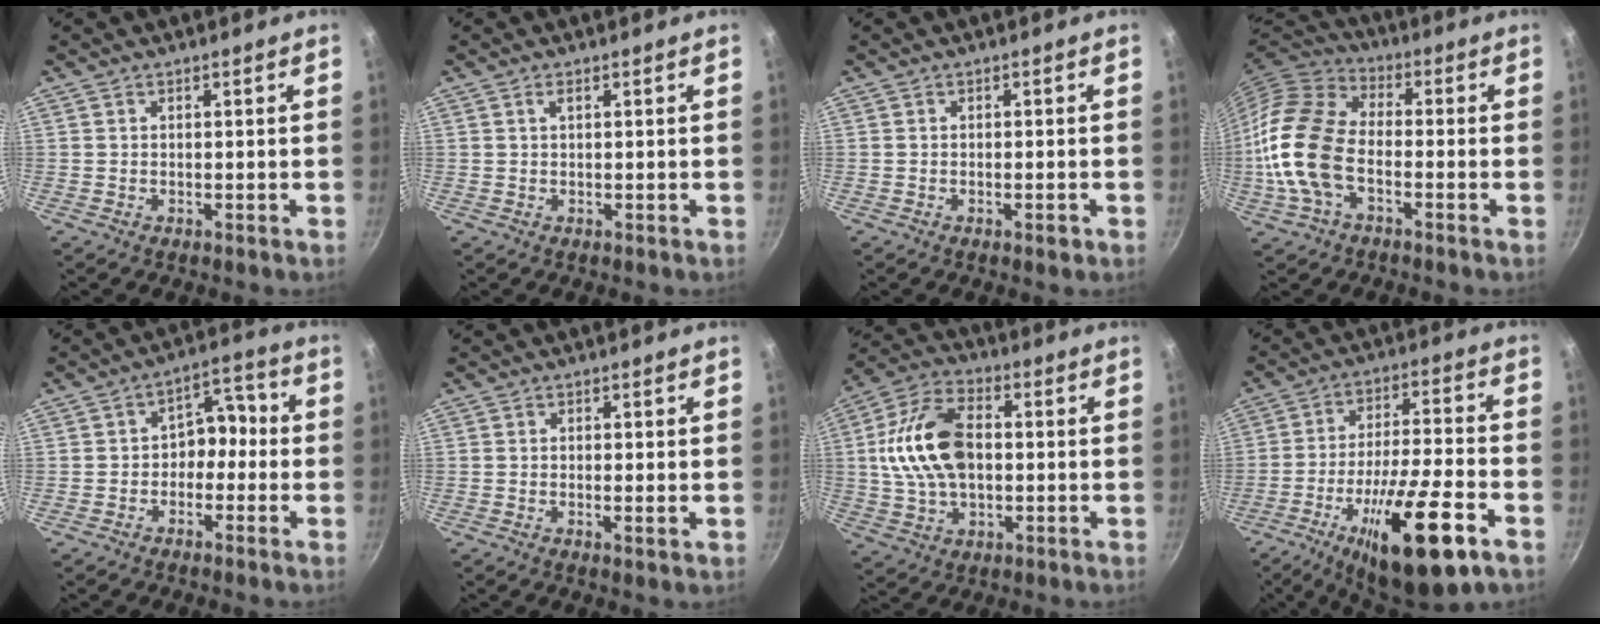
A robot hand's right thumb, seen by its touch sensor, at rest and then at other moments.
{"total": 0.9, "force": [0.4, 0.3, 0.8], "torque": [-0.015, 0.003, 0.007]}
{"total": 1.4, "force": [-0.7, 0.5, 1.2], "torque": [-0.022, 0.004, -0.011]}
{"total": 16.1, "force": [-3.8, 9.4, 12.5], "torque": [-0.237, 0.033, -0.090]}
{"total": 6.9, "force": [-1.3, 5.1, 4.5], "torque": [-0.013, 0.041, -0.033]}
{"total": 1.6, "force": [-0.2, 0.4, 1.5], "torque": [-0.028, -0.002, -0.005]}
{"total": 16.0, "force": [0.8, 10.2, 12.3], "torque": [-0.219, 0.022, 0.005]}
{"total": 21.3, "force": [-10.0, 5.7, 17.9], "torque": [-0.284, 0.032, -0.158]}